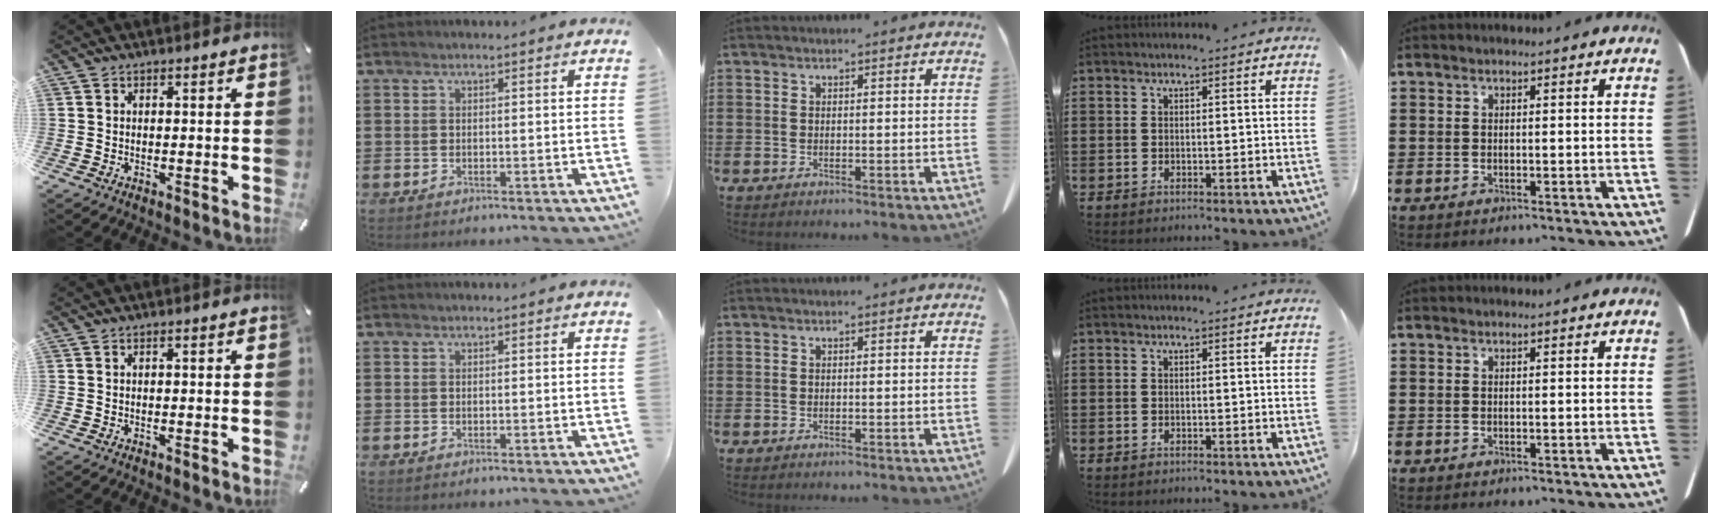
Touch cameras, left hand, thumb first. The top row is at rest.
{"thumb": {"total": 0.5, "force": [0.0, 0.1, 0.5], "torque": [-0.009, 0.000, 0.000]}}